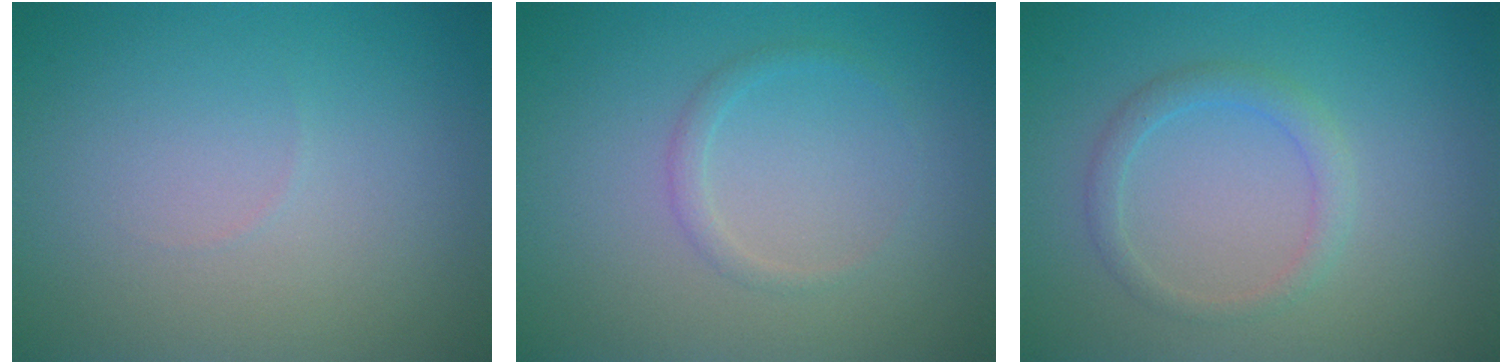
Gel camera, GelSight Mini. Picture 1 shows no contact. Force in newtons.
{"total": 1.0, "press": 1.0, "slide": 0.1}
{"total": 1.8, "press": 1.8, "slide": 0.1}